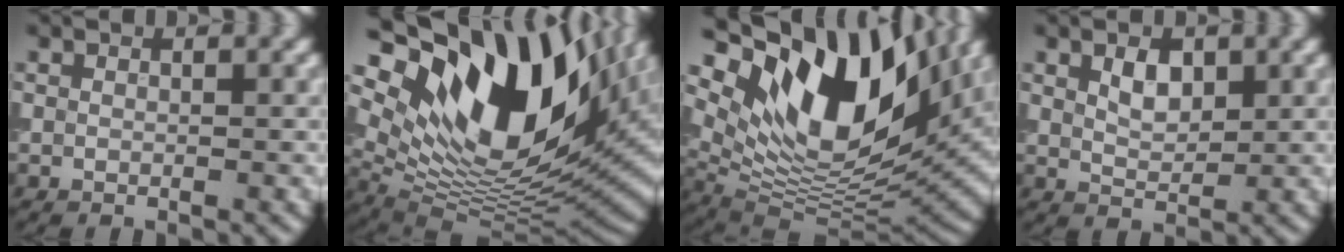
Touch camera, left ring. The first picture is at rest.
{"total": 19.5, "force": [8.8, 9.4, 14.7], "torque": [-0.269, 0.022, 0.164]}
{"total": 17.3, "force": [7.8, 8.3, 13.1], "torque": [-0.241, 0.016, 0.137]}
{"total": 2.4, "force": [1.0, 1.4, 1.7], "torque": [-0.032, 0.000, 0.020]}